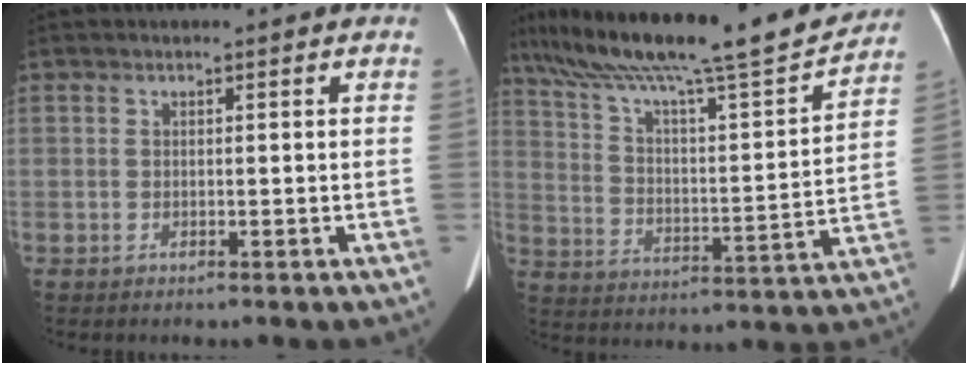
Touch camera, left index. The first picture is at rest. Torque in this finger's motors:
{"motor_torque": [0.02, -0.69, 0.33, 0.11]}